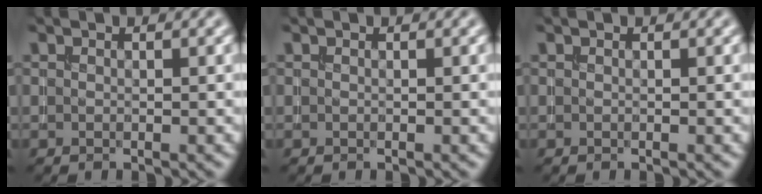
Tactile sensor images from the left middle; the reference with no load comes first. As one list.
[{"total": 0.0}, {"total": 0.0}]